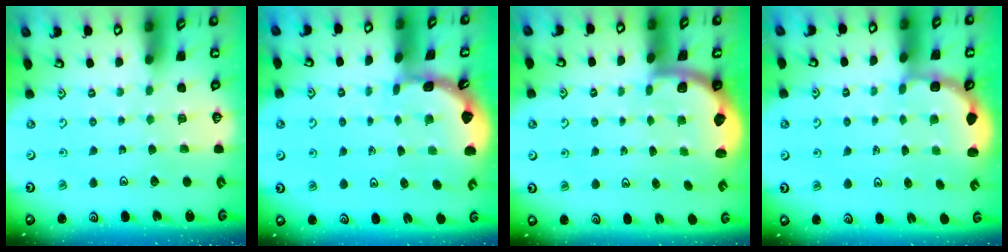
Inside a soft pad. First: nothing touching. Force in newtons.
{"total": 1.7, "press": 1.7, "slide": 0.2}
{"total": 2.0, "press": 2.0, "slide": 0.5}
{"total": 3.0, "press": 2.3, "slide": 1.8}